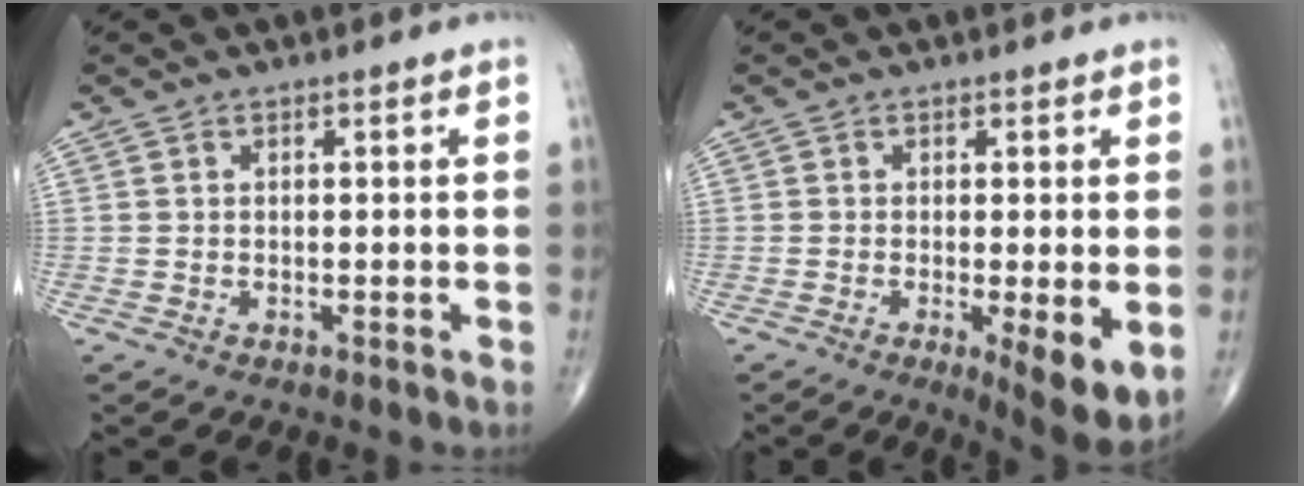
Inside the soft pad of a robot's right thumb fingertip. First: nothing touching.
{"total": 7.4, "force": [-1.6, 1.9, 6.9], "torque": [-0.103, -0.022, -0.023]}